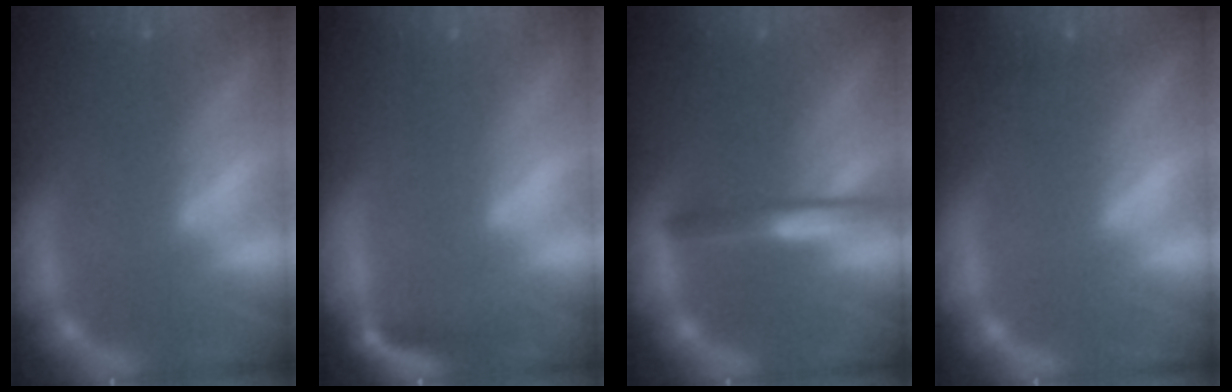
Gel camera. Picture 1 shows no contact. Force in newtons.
{"total": 3.5}
{"total": 3.0}
{"total": 0.9}